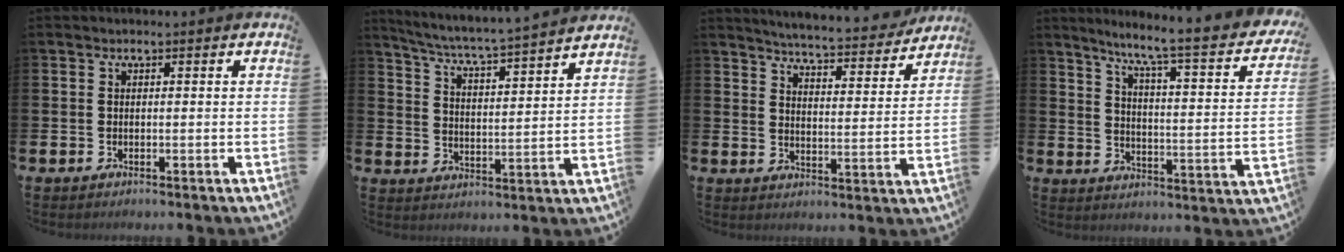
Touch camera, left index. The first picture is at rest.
{"total": 5.5, "force": [5.2, -0.4, 1.7], "torque": [-0.056, -0.048, 0.085]}
{"total": 5.4, "force": [5.3, 0.1, 1.0], "torque": [-0.039, -0.045, 0.089]}
{"total": 6.7, "force": [5.5, 0.2, 3.9], "torque": [-0.085, -0.051, 0.078]}